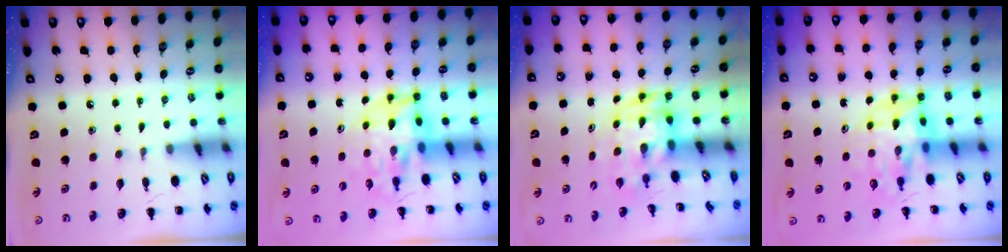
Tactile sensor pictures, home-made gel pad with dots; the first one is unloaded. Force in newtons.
{"total": 11.1, "press": 10.5, "slide": 3.6}
{"total": 3.1, "press": 3.1, "slide": 0.7}
{"total": 10.7, "press": 10.2, "slide": 3.2}